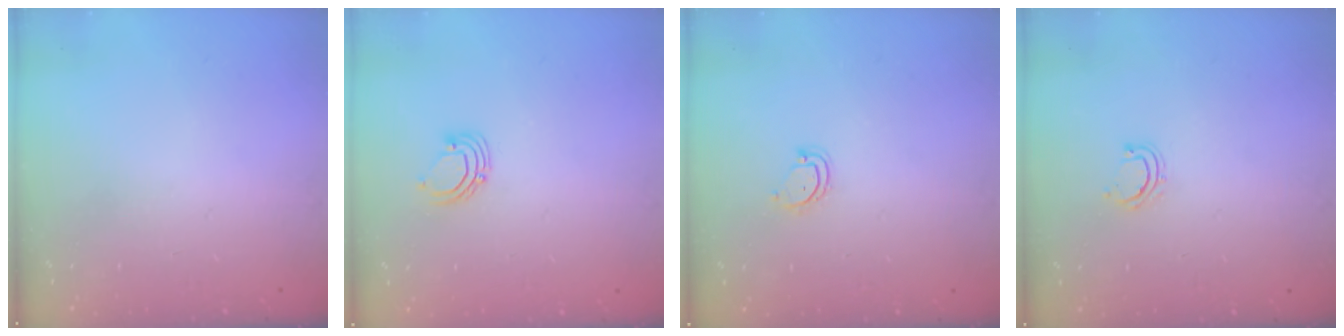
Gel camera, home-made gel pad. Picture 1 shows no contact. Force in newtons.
{"total": 3.5, "press": 3.5, "slide": 0.2}
{"total": 3.9, "press": 3.9, "slide": 0.2}
{"total": 4.1, "press": 4.0, "slide": 1.0}